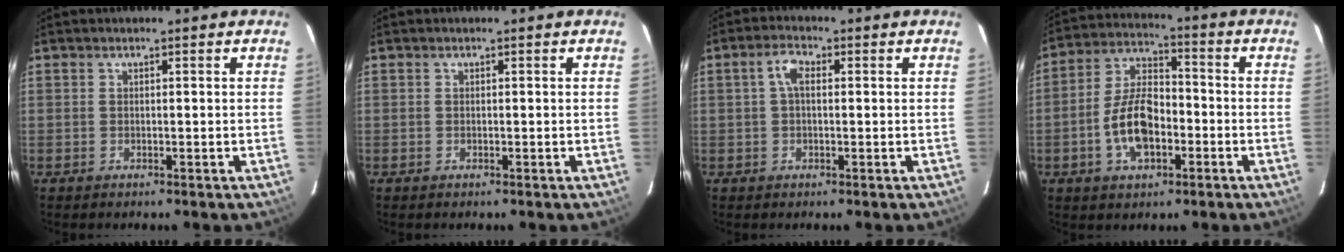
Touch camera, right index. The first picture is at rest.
{"total": 0.0}
{"total": 3.2, "force": [0.5, 1.6, 2.8], "torque": [-0.056, 0.011, 0.010]}
{"total": 10.9, "force": [-3.4, 5.9, 8.6], "torque": [-0.174, 0.018, -0.057]}